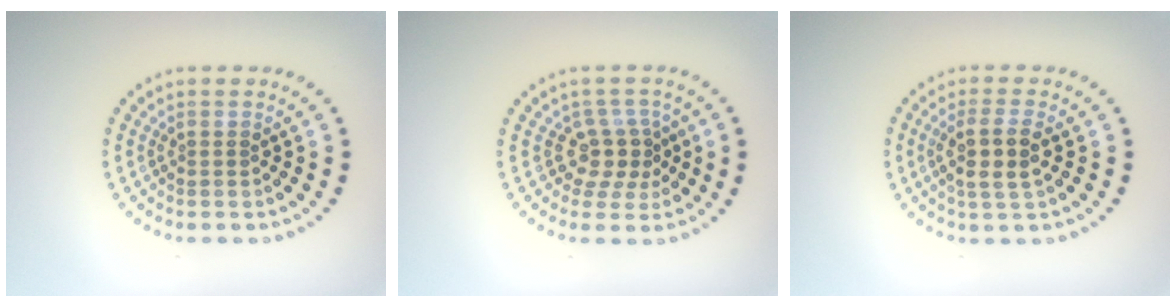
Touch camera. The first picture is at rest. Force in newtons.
{"total": 2.9, "press": 2.2, "slide": 1.9}
{"total": 3.2, "press": 2.9, "slide": 1.2}